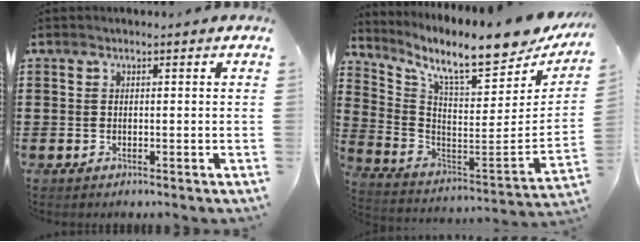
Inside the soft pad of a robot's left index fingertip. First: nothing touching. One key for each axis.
{"total": 9.9, "fx": 8.1, "fy": 0.9, "fz": 5.7, "tx": -0.122, "ty": -0.076, "tz": 0.130}